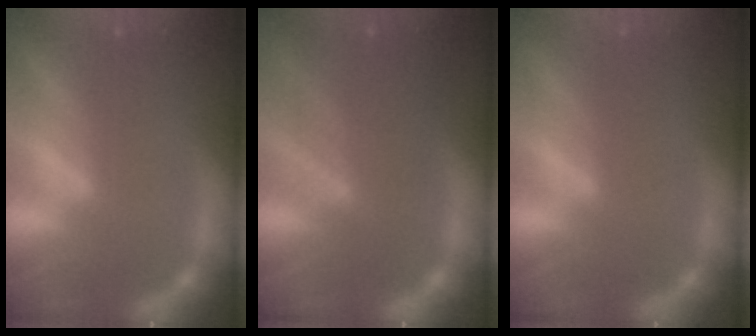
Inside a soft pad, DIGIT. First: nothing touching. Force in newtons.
{"total": 7.0}
{"total": 0.0}